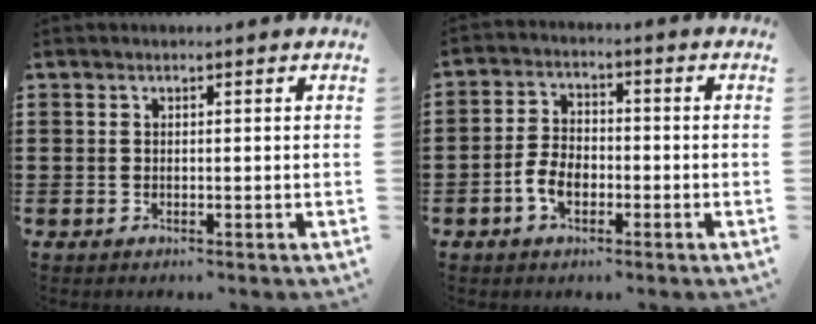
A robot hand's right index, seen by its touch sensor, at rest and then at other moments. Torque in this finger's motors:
{"motor_torque": [2.14, 0.00, 0.08, 0.01]}